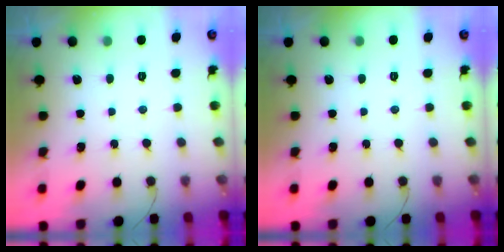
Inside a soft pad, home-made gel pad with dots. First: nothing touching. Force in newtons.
{"total": 0.0}